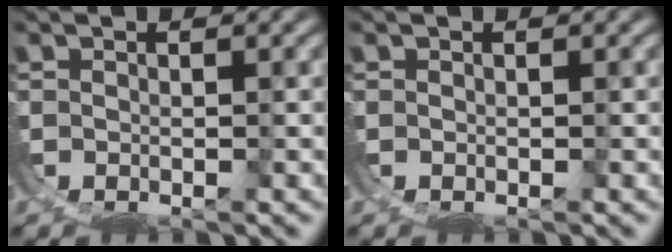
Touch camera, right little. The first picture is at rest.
{"total": 0.0}